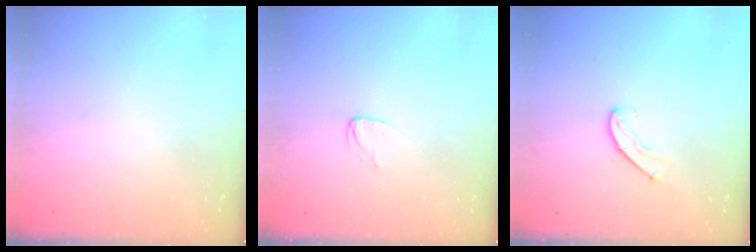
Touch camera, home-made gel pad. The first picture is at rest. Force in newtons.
{"total": 3.0, "press": 3.0, "slide": 0.3}
{"total": 5.6, "press": 5.5, "slide": 0.5}